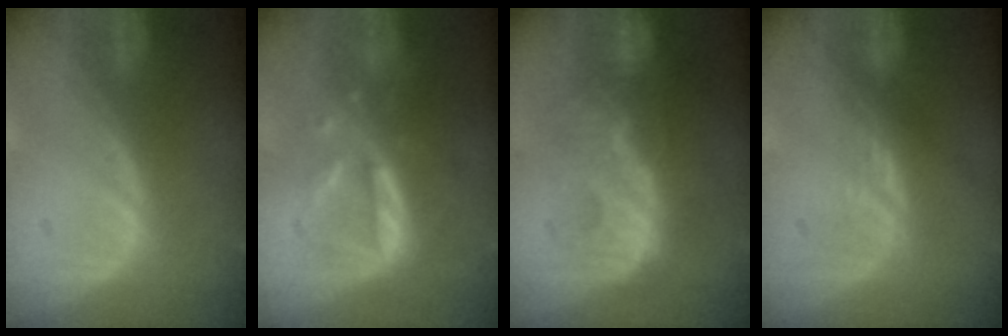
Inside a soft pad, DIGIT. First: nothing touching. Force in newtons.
{"total": 8.1, "press": 7.3, "slide": 3.4}
{"total": 9.1, "press": 8.9, "slide": 1.7}
{"total": 2.0, "press": 1.5, "slide": 1.3}